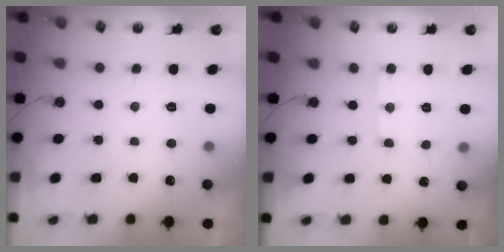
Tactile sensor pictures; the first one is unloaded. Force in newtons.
{"total": 3.9, "press": 3.9, "slide": 0.4}